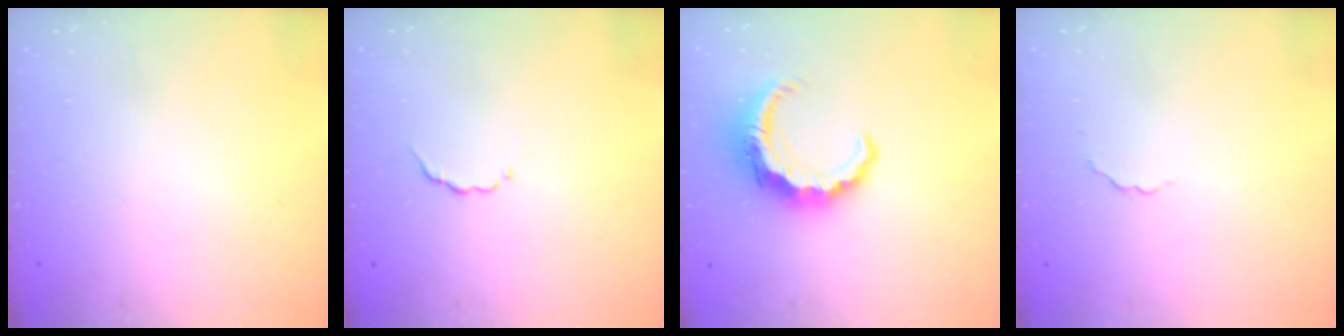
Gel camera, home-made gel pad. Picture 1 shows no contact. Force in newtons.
{"total": 2.8, "press": 2.7, "slide": 0.5}
{"total": 8.5, "press": 8.5, "slide": 0.9}
{"total": 2.4, "press": 2.3, "slide": 0.7}